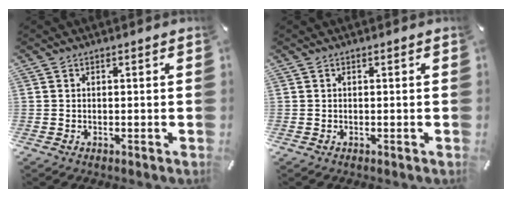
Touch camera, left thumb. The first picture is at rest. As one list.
[{"total": 0.0}]